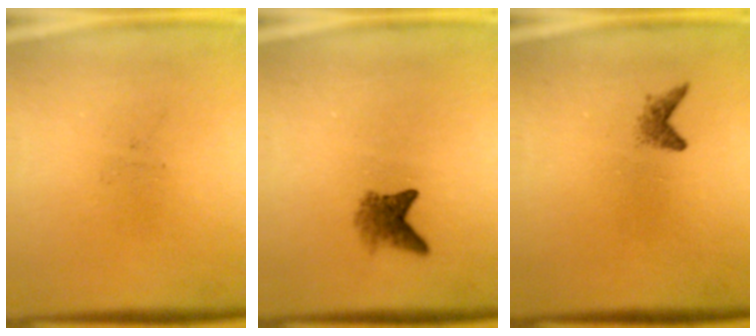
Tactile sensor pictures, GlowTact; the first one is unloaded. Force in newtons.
{"total": 2.7}
{"total": 1.2}